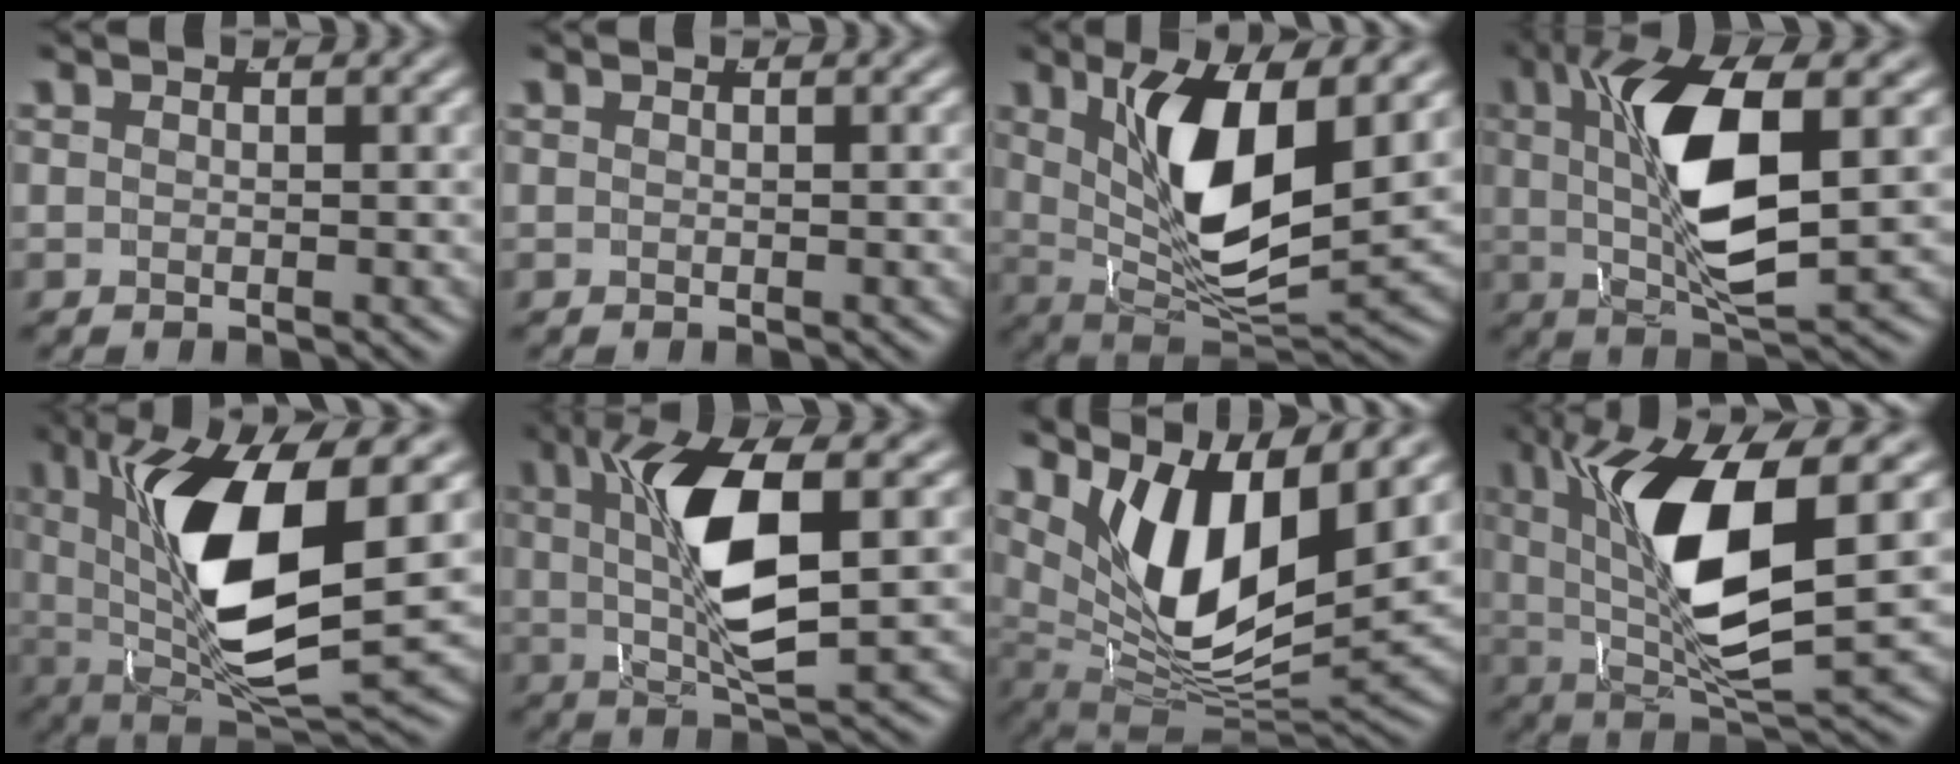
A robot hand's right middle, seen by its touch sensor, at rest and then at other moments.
{"total": 0.0}
{"total": 10.0, "force": [1.7, 4.2, 8.9], "torque": [-0.160, -0.019, 0.042]}
{"total": 9.2, "force": [1.1, 2.7, 8.7], "torque": [-0.169, -0.006, 0.026]}
{"total": 14.0, "force": [1.6, 6.0, 12.5], "torque": [-0.232, -0.018, 0.043]}
{"total": 8.2, "force": [1.1, 2.0, 7.9], "torque": [-0.153, -0.005, 0.026]}
{"total": 14.1, "force": [2.9, 8.3, 11.1], "torque": [-0.206, -0.030, 0.059]}
{"total": 11.6, "force": [1.8, 4.4, 10.6], "torque": [-0.190, -0.008, 0.041]}